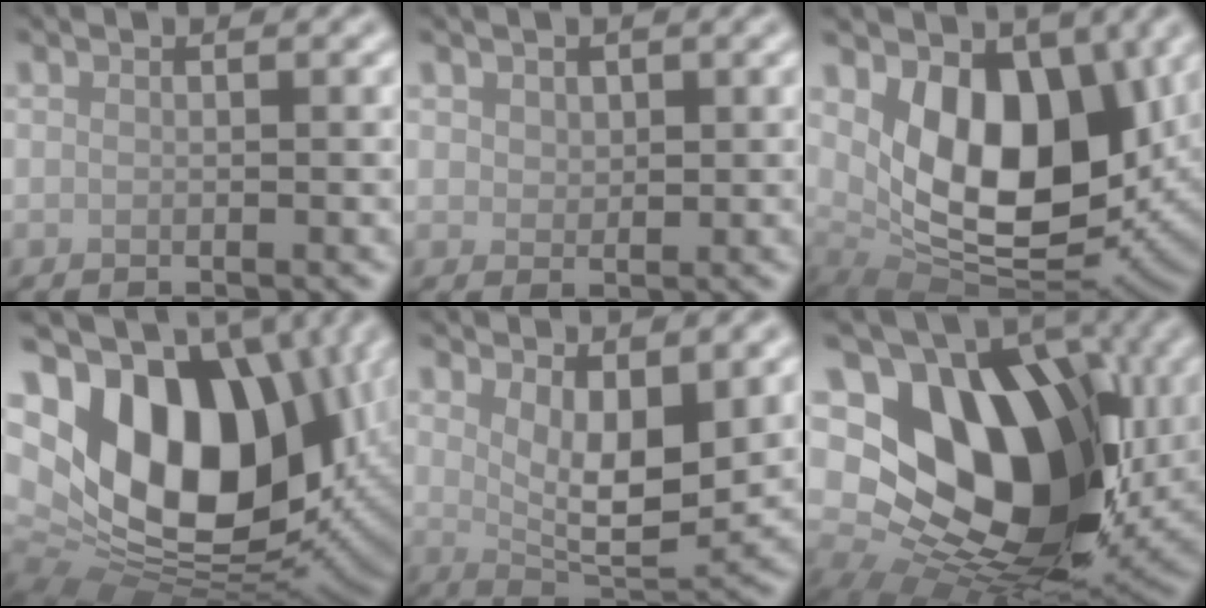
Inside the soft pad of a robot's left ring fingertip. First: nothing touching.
{"total": 1.7, "force": [0.9, 1.3, 0.6], "torque": [-0.017, -0.004, 0.016]}
{"total": 11.6, "force": [2.6, 7.1, 8.8], "torque": [-0.133, -0.029, 0.050]}
{"total": 19.1, "force": [3.6, 12.8, 13.7], "torque": [-0.260, -0.018, 0.084]}
{"total": 6.5, "force": [2.3, 2.9, 5.3], "torque": [-0.091, -0.020, 0.043]}
{"total": 18.2, "force": [3.4, 13.0, 12.3], "torque": [-0.196, -0.013, 0.077]}